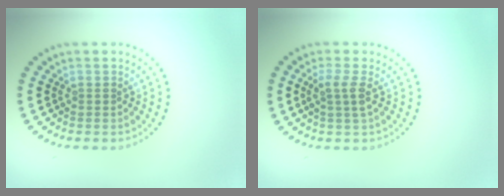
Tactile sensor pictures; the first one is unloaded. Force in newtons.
{"total": 1.9, "press": 1.6, "slide": 1.0}